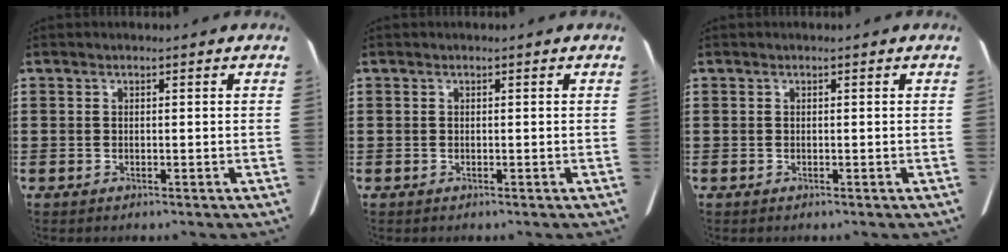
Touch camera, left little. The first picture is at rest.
{"total": 0.0}
{"total": 0.0}